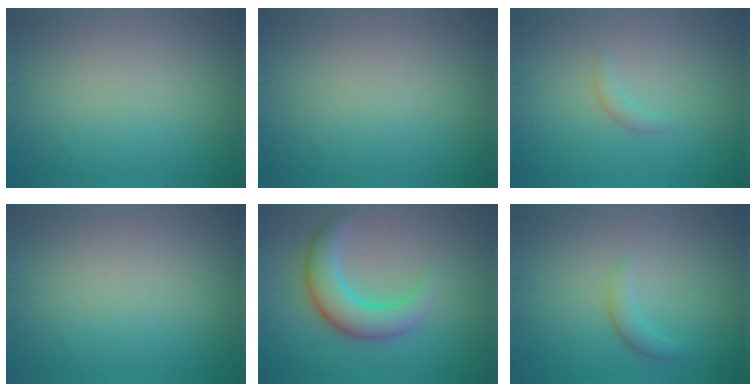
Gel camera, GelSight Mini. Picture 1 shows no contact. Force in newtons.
{"total": 0.0}
{"total": 0.9, "press": 0.9, "slide": 0.1}
{"total": 0.0}
{"total": 5.0, "press": 5.0, "slide": 0.1}
{"total": 1.5, "press": 1.5, "slide": 0.1}